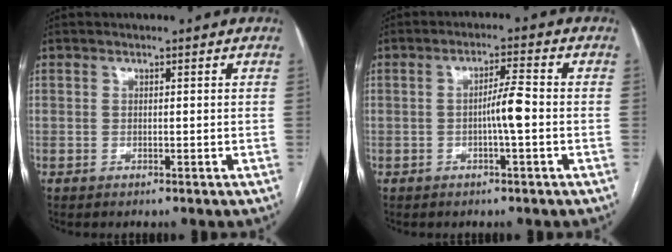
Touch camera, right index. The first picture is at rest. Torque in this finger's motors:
{"motor_torque": [0.94, -0.04, 0.15, 0.05]}